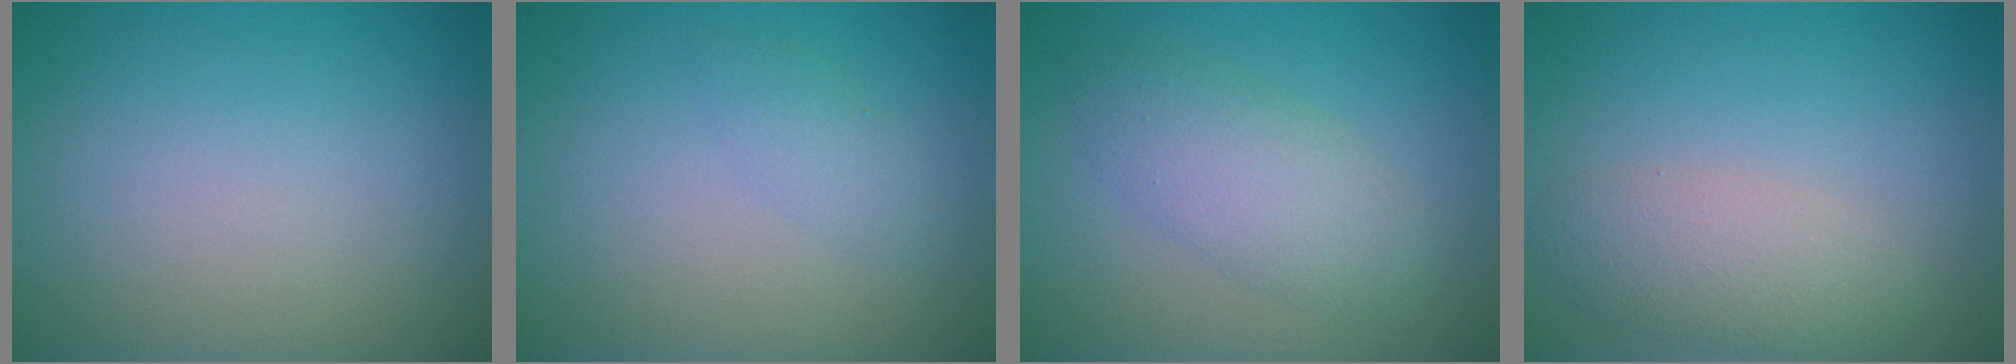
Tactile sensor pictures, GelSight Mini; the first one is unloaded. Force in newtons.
{"total": 1.3, "press": 1.3, "slide": 0.0}
{"total": 3.8, "press": 3.8, "slide": 0.1}
{"total": 3.3, "press": 3.2, "slide": 0.0}